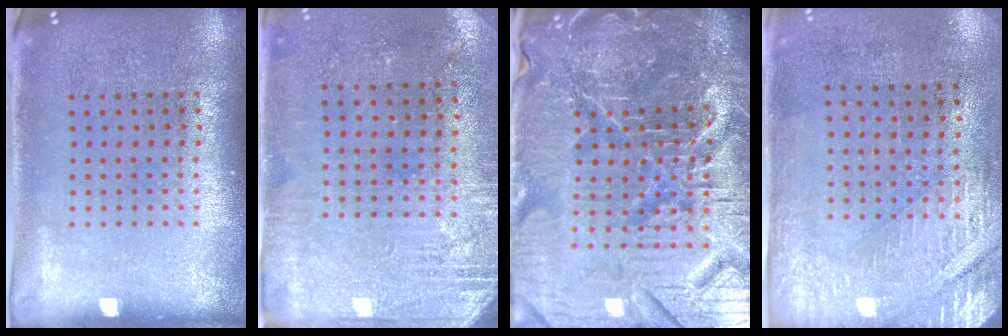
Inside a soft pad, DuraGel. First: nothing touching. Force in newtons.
{"total": 2.8, "press": 2.5, "slide": 1.2}
{"total": 7.2, "press": 6.5, "slide": 3.3}
{"total": 2.8, "press": 2.4, "slide": 1.4}